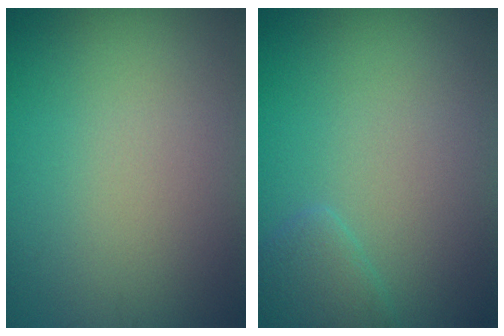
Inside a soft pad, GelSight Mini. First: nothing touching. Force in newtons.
{"total": 1.5, "press": 1.5, "slide": 0.1}